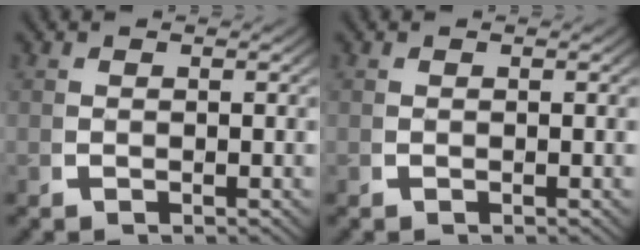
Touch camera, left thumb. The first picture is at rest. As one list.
[{"total": 0.0}]